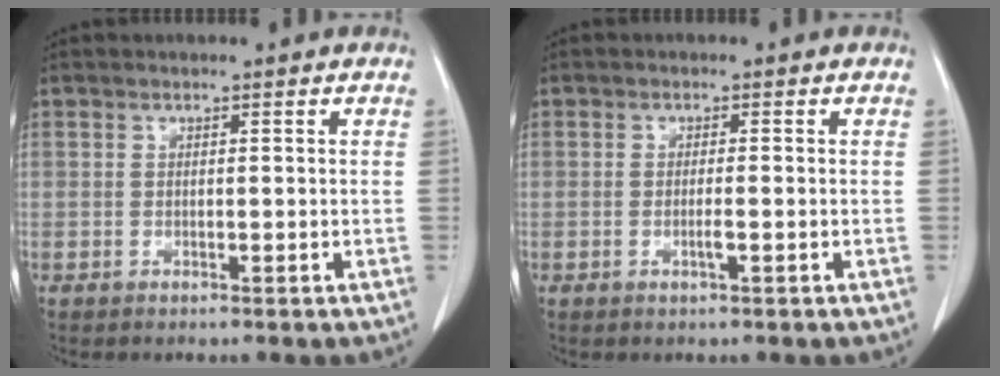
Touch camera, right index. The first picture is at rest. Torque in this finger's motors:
{"motor_torque": [-0.08, 0.07, -0.01, 0.00]}